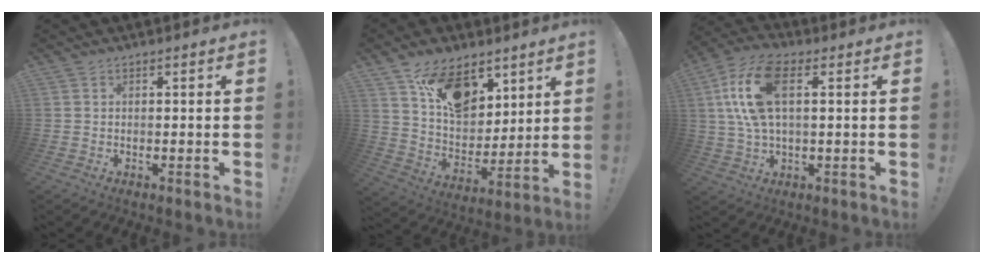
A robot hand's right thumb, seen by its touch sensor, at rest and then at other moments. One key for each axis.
{"total": 16.4, "fx": 9.7, "fy": 10.2, "fz": 8.4, "tx": -0.128, "ty": -0.054, "tz": 0.181}
{"total": 14.6, "fx": 3.5, "fy": 7.2, "fz": 12.2, "tx": -0.239, "ty": 0.002, "tz": 0.062}